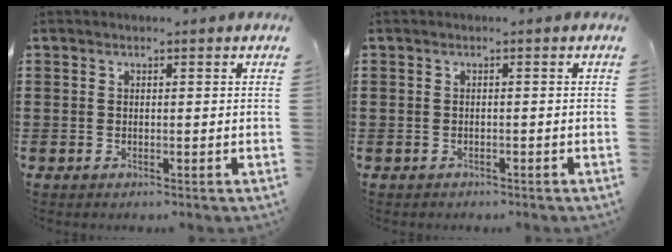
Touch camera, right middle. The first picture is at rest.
{"total": 0.6, "force": [-0.6, 0.3, -0.1], "torque": [0.000, 0.003, -0.014]}